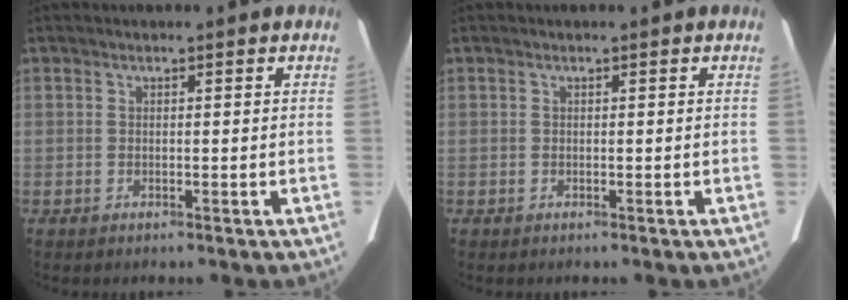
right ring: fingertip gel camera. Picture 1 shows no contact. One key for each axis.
{"total": 0.0}